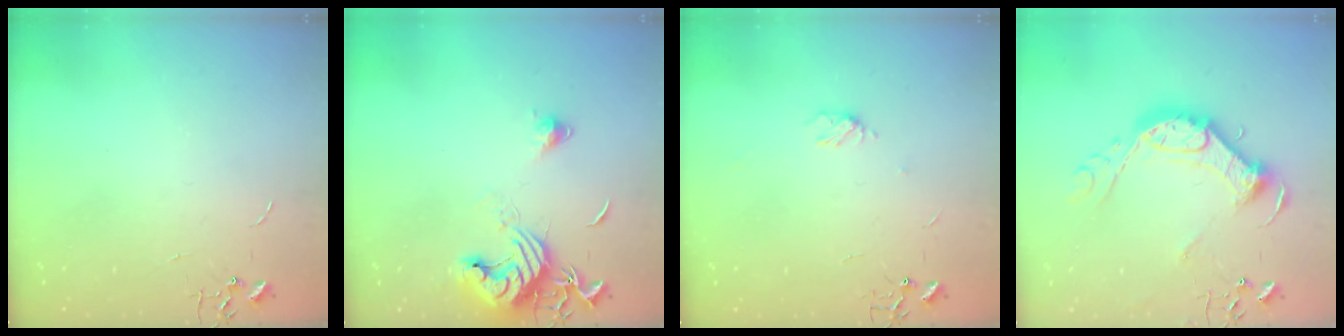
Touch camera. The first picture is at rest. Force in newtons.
{"total": 13.2, "press": 13.1, "slide": 1.7}
{"total": 4.5, "press": 4.5, "slide": 0.6}
{"total": 16.5, "press": 16.5, "slide": 1.5}